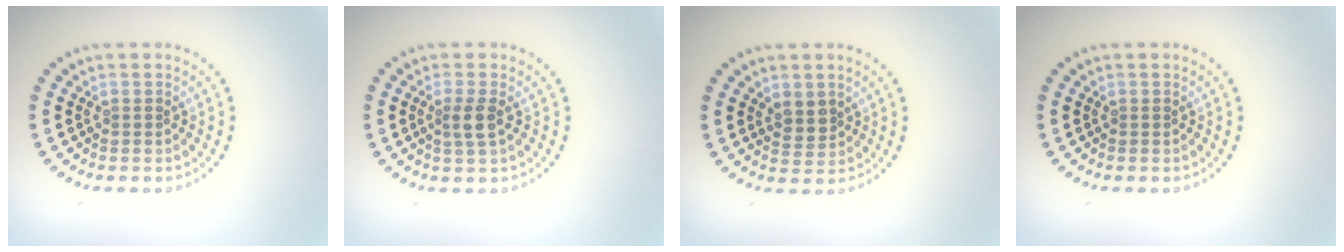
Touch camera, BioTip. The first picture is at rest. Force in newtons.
{"total": 1.9, "press": 1.6, "slide": 1.1}
{"total": 2.0, "press": 1.8, "slide": 0.8}
{"total": 0.0}